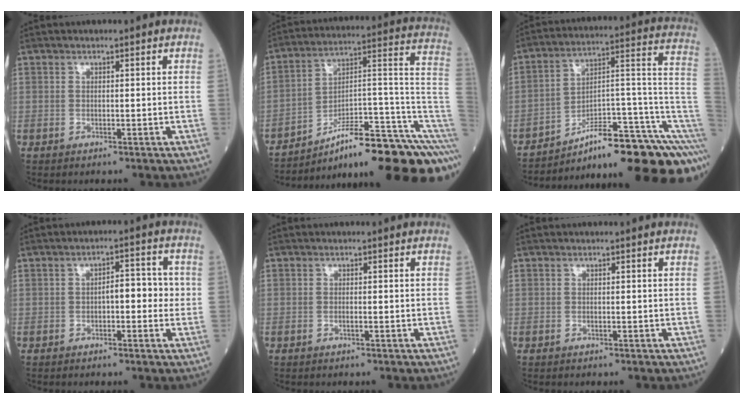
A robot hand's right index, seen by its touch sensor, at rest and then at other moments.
{"total": 22.3, "force": [-13.7, 2.7, 17.4], "torque": [-0.150, 0.059, -0.202]}
{"total": 21.9, "force": [-14.7, 2.8, 16.0], "torque": [-0.123, 0.056, -0.210]}
{"total": 4.6, "force": [-0.3, 2.0, 4.2], "torque": [-0.052, 0.019, -0.006]}
{"total": 0.6, "force": [-0.3, 0.0, 0.5], "torque": [-0.011, 0.000, -0.005]}
{"total": 0.0}